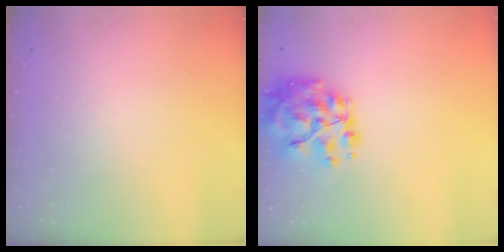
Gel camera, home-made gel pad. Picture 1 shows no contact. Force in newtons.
{"total": 13.9, "press": 13.3, "slide": 4.4}